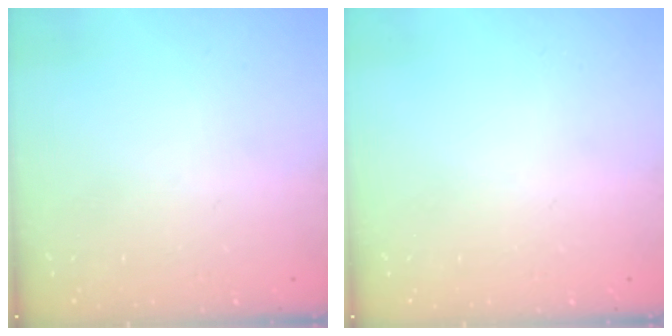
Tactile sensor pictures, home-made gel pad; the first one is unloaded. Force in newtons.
{"total": 0.0}